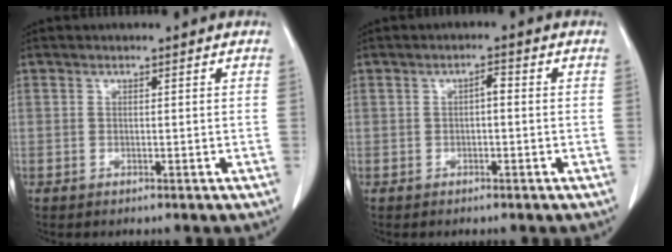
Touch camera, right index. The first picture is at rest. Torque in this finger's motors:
{"motor_torque": [0.21, -0.15, 0.03, 0.03]}